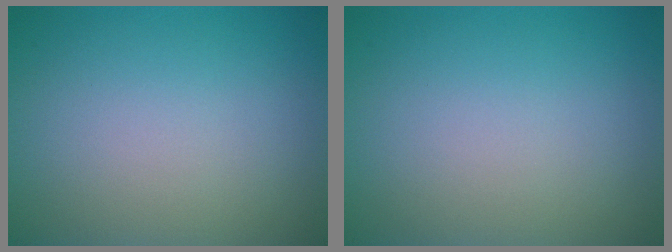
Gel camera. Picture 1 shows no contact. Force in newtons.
{"total": 0.0}